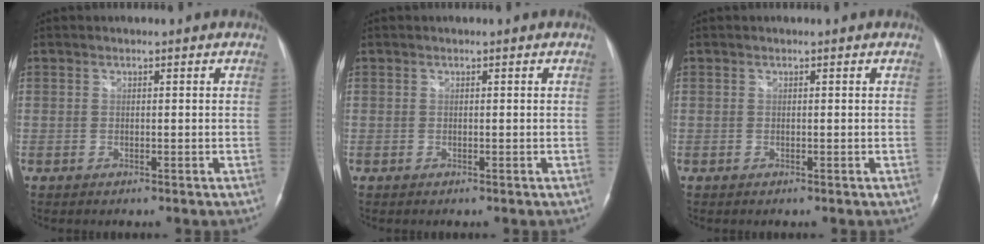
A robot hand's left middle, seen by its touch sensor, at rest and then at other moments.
{"total": 0.0}
{"total": 0.0}